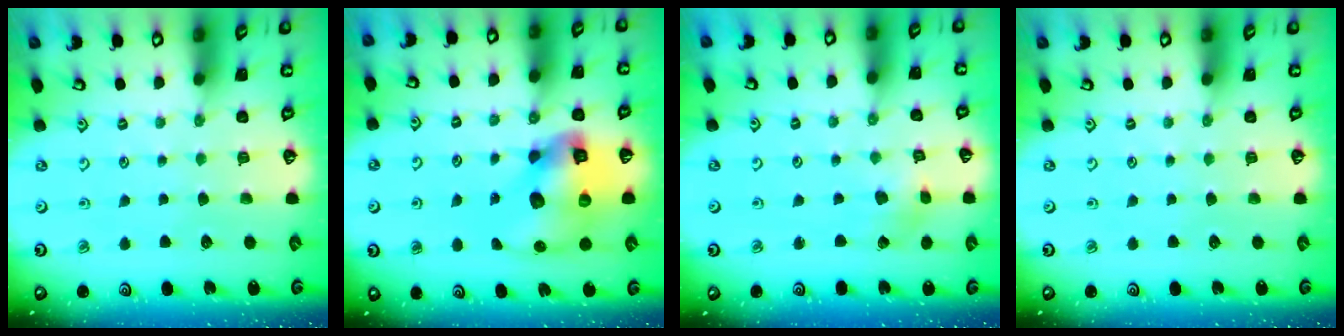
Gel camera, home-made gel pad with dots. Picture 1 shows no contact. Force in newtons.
{"total": 15.0, "press": 14.8, "slide": 2.3}
{"total": 2.2, "press": 2.2, "slide": 0.4}
{"total": 0.0}